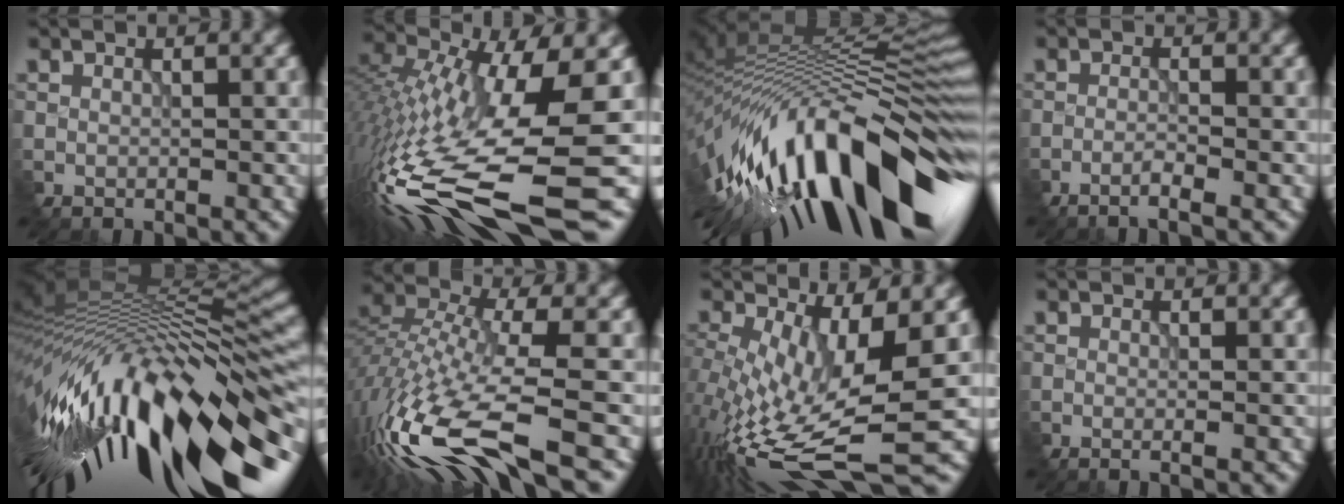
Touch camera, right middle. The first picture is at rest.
{"total": 14.5, "force": [-4.1, 4.1, 13.3], "torque": [-0.280, -0.012, -0.063]}
{"total": 15.8, "force": [-5.2, 6.2, 13.6], "torque": [-0.206, 0.008, -0.083]}
{"total": 1.9, "force": [-1.5, 0.1, 1.2], "torque": [-0.016, 0.006, -0.038]}
{"total": 17.1, "force": [-6.3, 5.8, 14.8], "torque": [-0.265, -0.012, -0.101]}
{"total": 13.0, "force": [-7.0, 4.3, 10.1], "torque": [-0.231, -0.001, -0.123]}
{"total": 11.2, "force": [-2.5, 3.5, 10.4], "torque": [-0.212, -0.024, -0.028]}
{"total": 1.2, "force": [-0.1, 0.5, 1.1], "torque": [-0.008, -0.001, -0.014]}